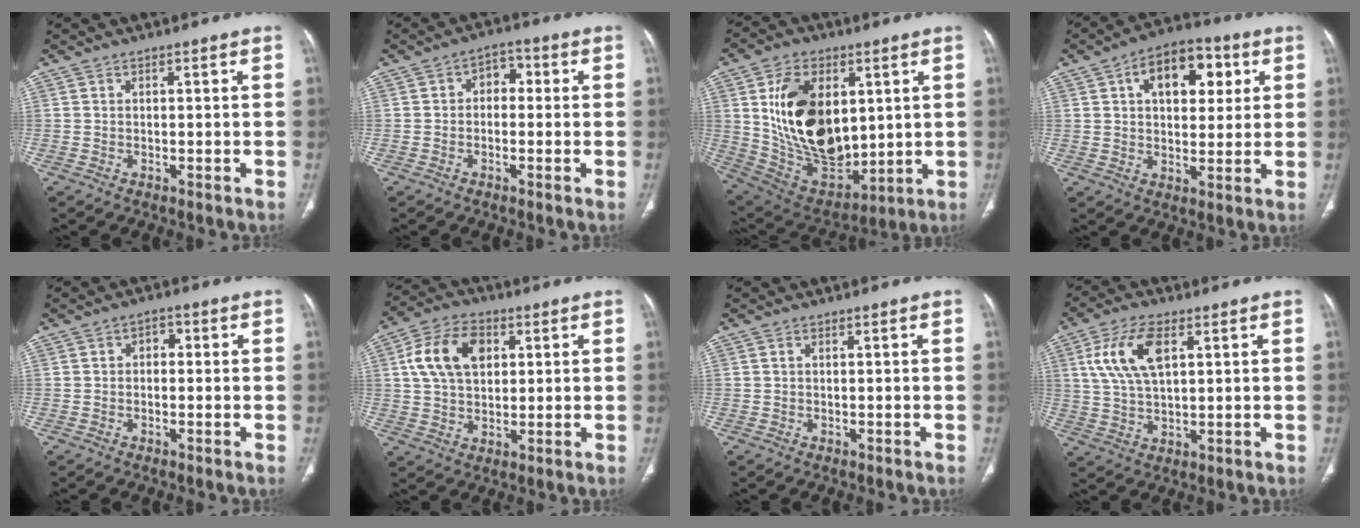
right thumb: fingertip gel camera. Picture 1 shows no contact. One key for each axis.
{"total": 5.0, "fx": -0.2, "fy": 3.6, "fz": 3.4, "tx": -0.025, "ty": 0.025, "tz": -0.018}
{"total": 22.3, "fx": 4.1, "fy": 14.0, "fz": 16.9, "tx": -0.269, "ty": -0.025, "tz": 0.098}
{"total": 13.8, "fx": 4.7, "fy": 8.1, "fz": 10.1, "tx": -0.110, "ty": 0.006, "tz": 0.069}
{"total": 2.4, "fx": 0.2, "fy": 1.8, "fz": 1.6, "tx": -0.009, "ty": 0.008, "tz": -0.006}
{"total": 11.8, "fx": 3.3, "fy": 7.8, "fz": 8.2, "tx": -0.139, "ty": 0.008, "tz": 0.057}
{"total": 0.0}
{"total": 10.4, "fx": 3.6, "fy": 4.9, "fz": 8.4, "tx": -0.173, "ty": 0.000, "tz": 0.073}